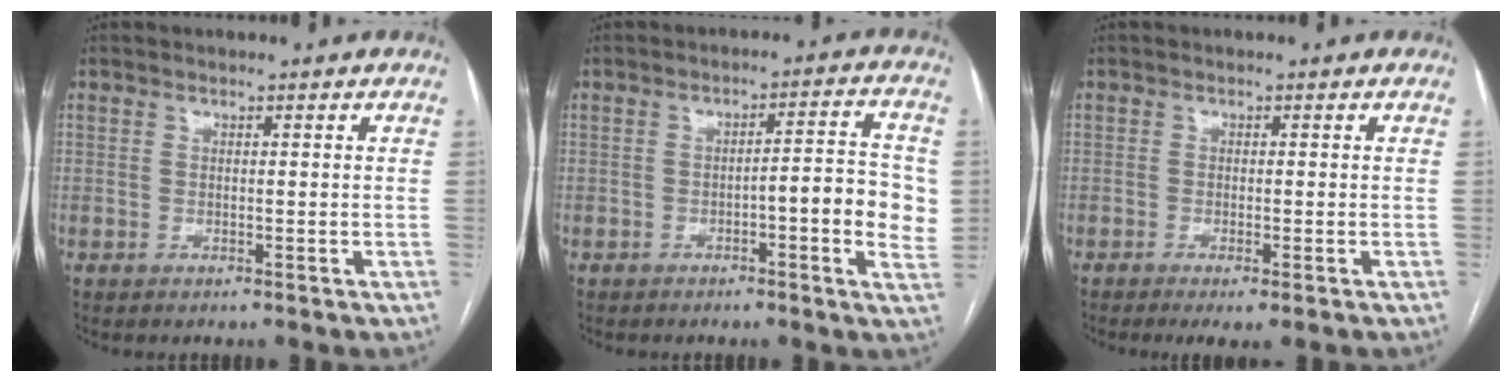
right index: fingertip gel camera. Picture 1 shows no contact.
{"total": 8.1, "force": [-1.3, 1.5, 7.8], "torque": [-0.091, 0.016, -0.020]}
{"total": 2.9, "force": [-1.8, 0.3, 2.3], "torque": [-0.031, -0.008, -0.027]}